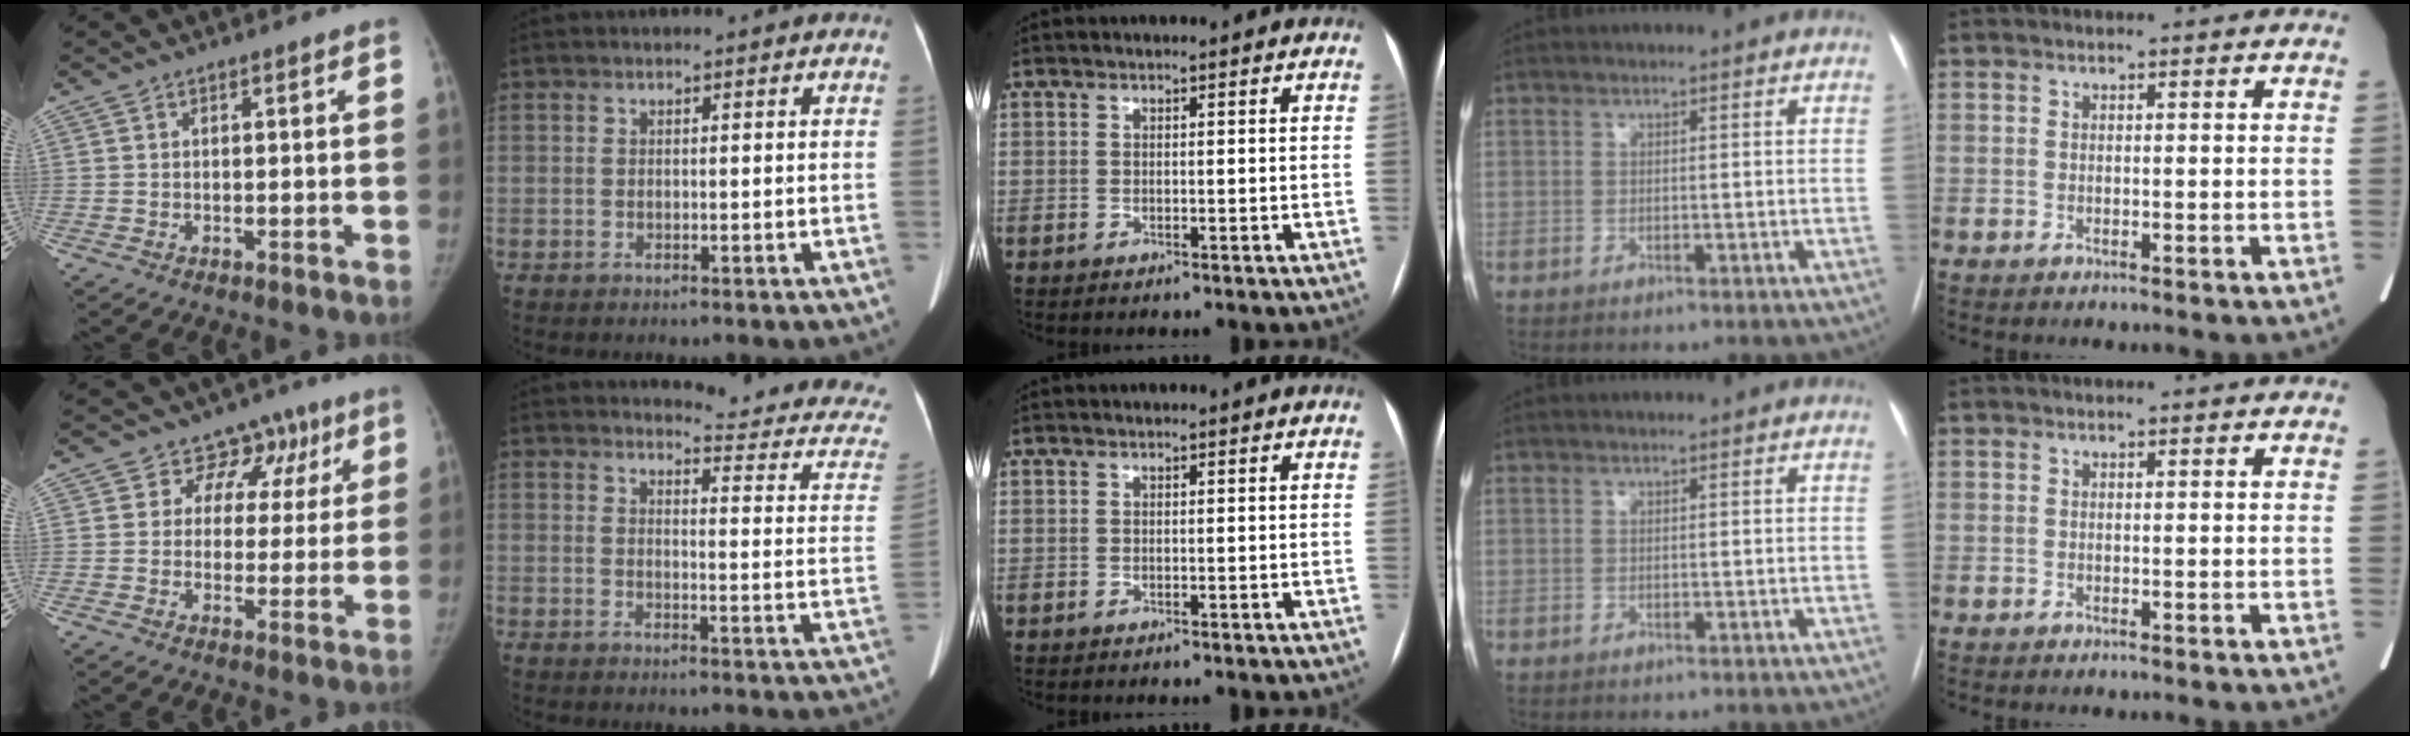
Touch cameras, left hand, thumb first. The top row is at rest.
{"thumb": {"total": 8.6, "force": [4.5, 7.2, 1.7], "torque": [0.036, -0.002, 0.050]}, "index": {"total": 12.8, "force": [12.7, 0.6, 1.1], "torque": [0.003, -0.102, 0.115]}}